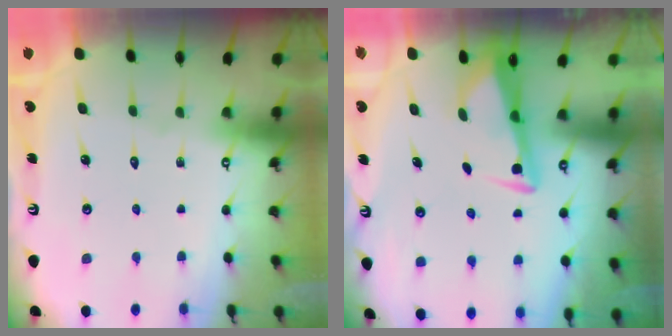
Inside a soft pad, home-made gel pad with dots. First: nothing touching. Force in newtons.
{"total": 3.4, "press": 3.4, "slide": 0.4}